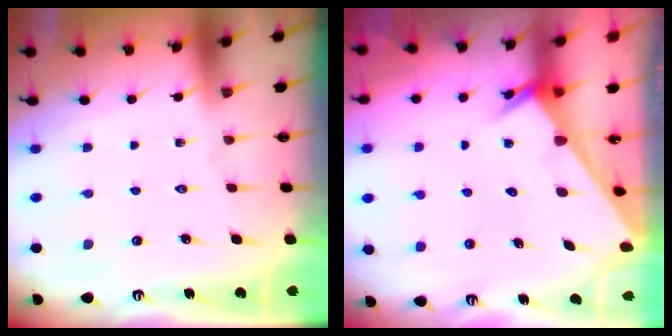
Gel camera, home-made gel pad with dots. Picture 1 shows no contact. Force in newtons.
{"total": 2.1, "press": 2.1, "slide": 0.2}